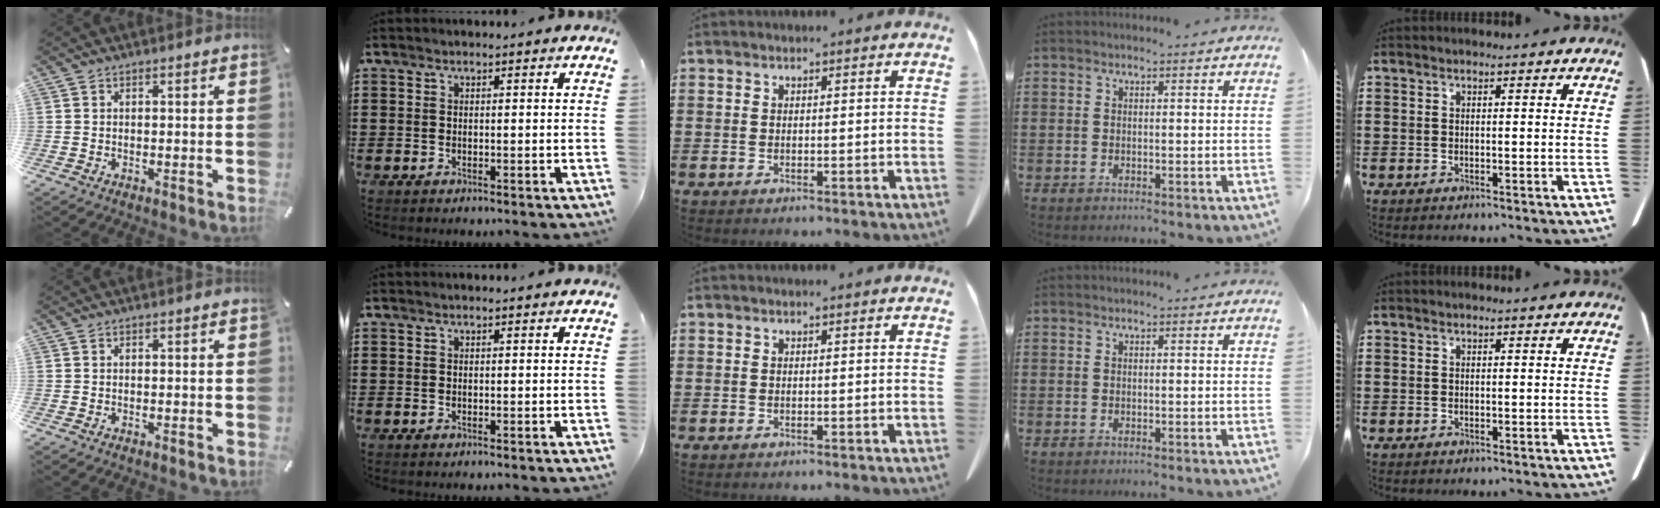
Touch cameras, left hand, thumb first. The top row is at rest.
{}